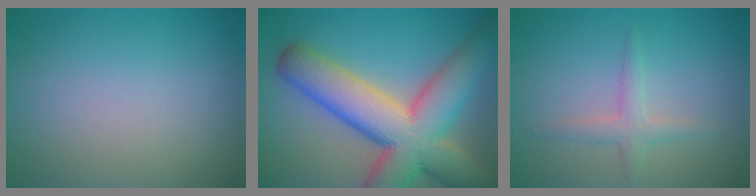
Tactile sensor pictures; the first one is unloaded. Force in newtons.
{"total": 13.0, "press": 13.0, "slide": 0.9}
{"total": 1.9, "press": 1.9, "slide": 0.1}